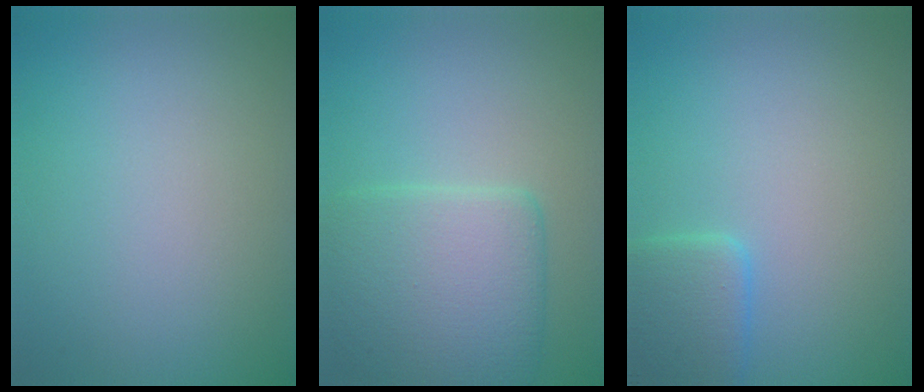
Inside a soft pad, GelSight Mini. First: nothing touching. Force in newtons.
{"total": 6.3, "press": 6.3, "slide": 0.5}
{"total": 3.2, "press": 3.1, "slide": 0.2}